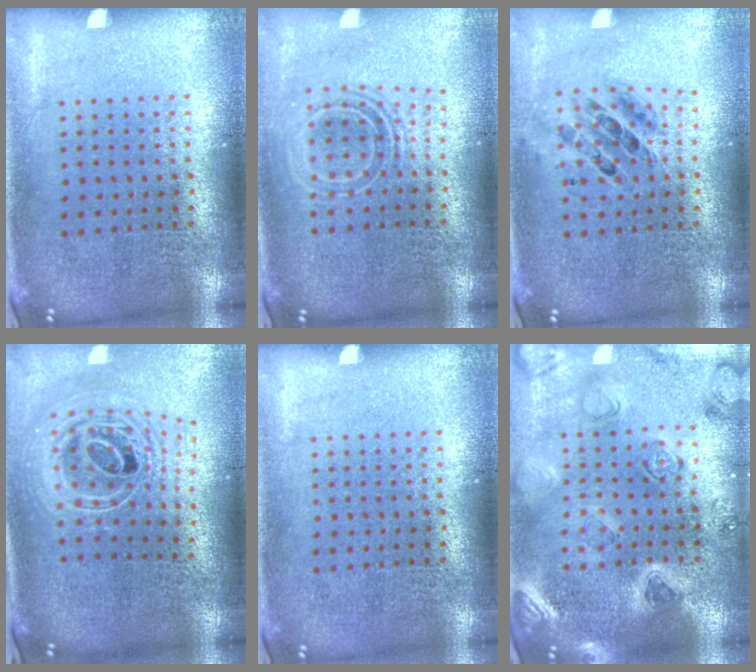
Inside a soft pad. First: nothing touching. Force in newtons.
{"total": 1.8, "press": 1.3, "slide": 1.1}
{"total": 0.8, "press": 0.8, "slide": 0.0}
{"total": 2.5, "press": 1.8, "slide": 1.6}
{"total": 0.0}
{"total": 2.2, "press": 2.2, "slide": 0.4}